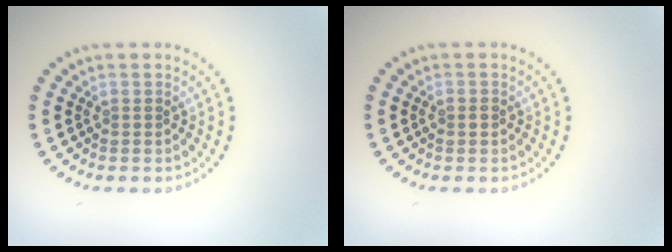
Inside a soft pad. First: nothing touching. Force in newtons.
{"total": 1.1, "press": 1.1, "slide": 0.1}